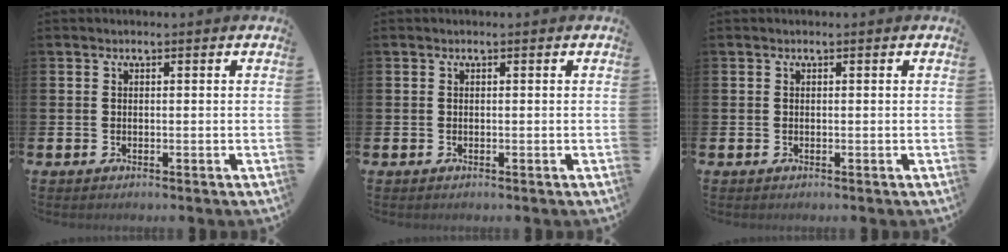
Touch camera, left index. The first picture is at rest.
{"total": 0.0}
{"total": 0.0}